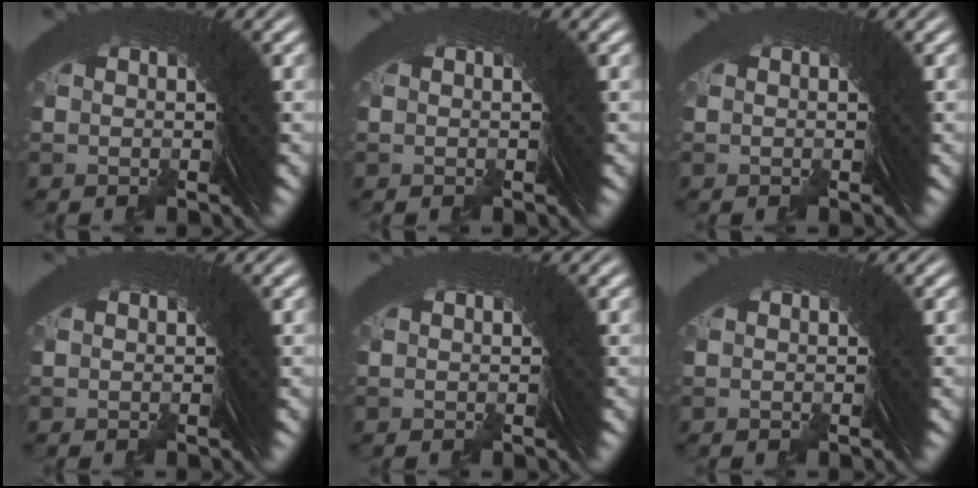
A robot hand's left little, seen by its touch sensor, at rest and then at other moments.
{"total": 0.0}
{"total": 0.0}
{"total": 0.0}
{"total": 0.0}
{"total": 0.0}